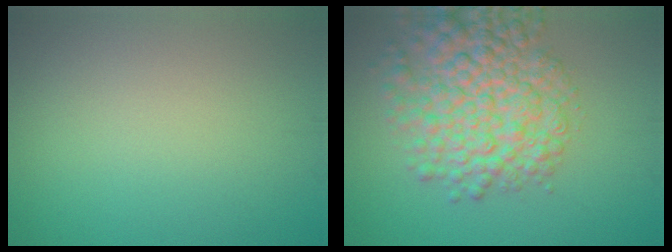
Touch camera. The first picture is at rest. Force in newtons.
{"total": 8.1, "press": 8.1, "slide": 0.2}